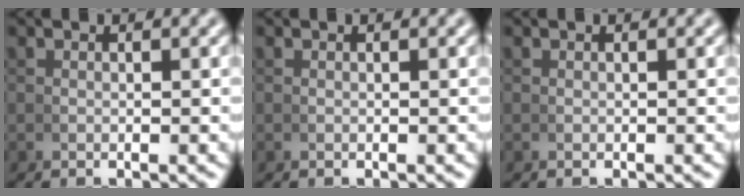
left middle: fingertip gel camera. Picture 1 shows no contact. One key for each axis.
{"total": 0.0}
{"total": 0.0}